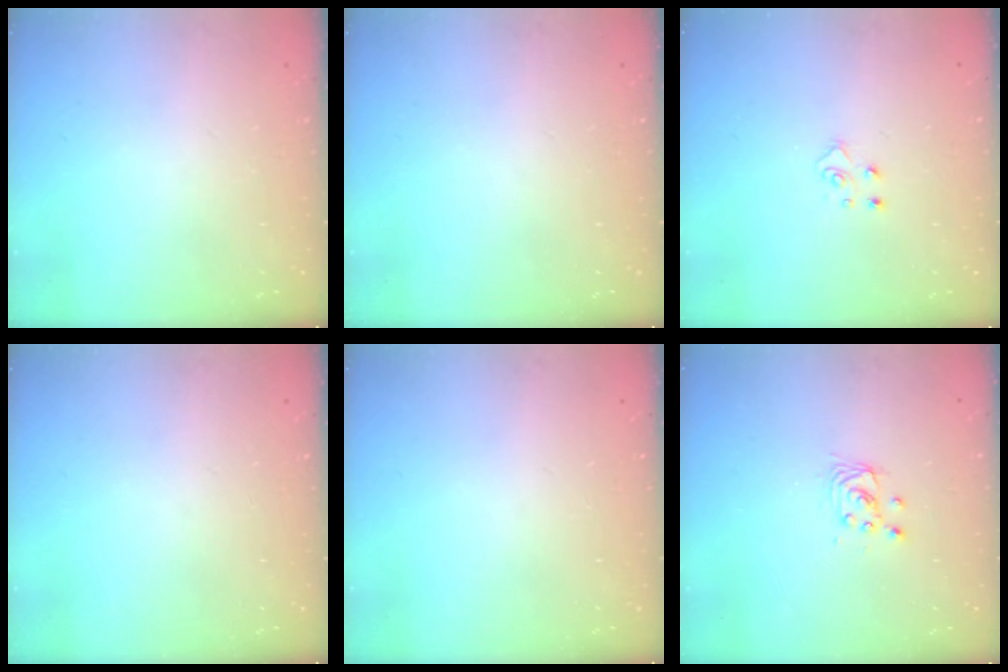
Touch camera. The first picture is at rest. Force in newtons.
{"total": 0.0}
{"total": 4.8, "press": 4.8, "slide": 0.5}
{"total": 0.0}
{"total": 0.0}
{"total": 2.8, "press": 2.8, "slide": 0.2}